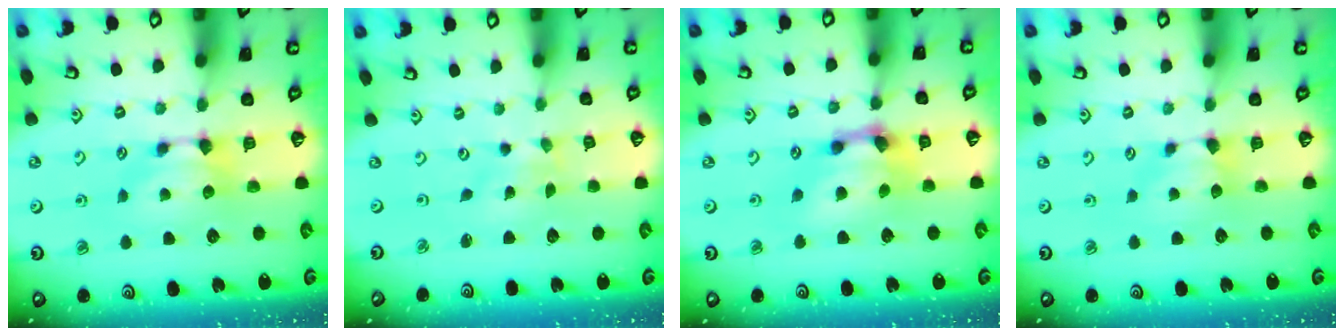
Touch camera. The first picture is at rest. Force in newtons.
{"total": 5.4, "press": 5.4, "slide": 0.7}
{"total": 4.5, "press": 4.1, "slide": 1.9}
{"total": 0.8, "press": 0.7, "slide": 0.5}